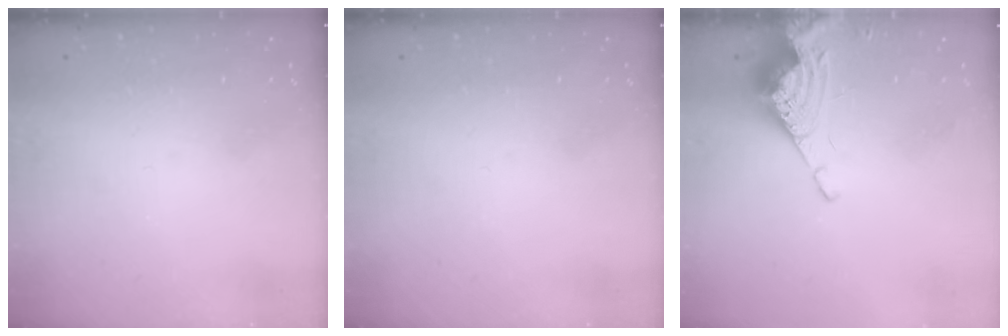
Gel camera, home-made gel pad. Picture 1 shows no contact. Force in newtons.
{"total": 0.0}
{"total": 8.5, "press": 8.4, "slide": 1.1}